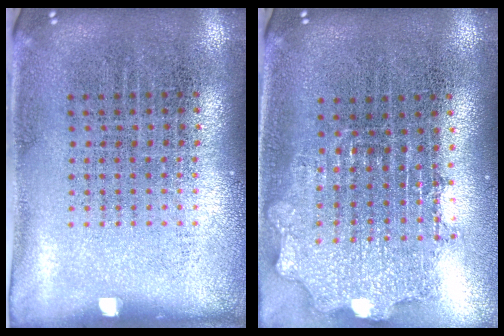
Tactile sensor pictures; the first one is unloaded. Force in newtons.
{"total": 1.8, "press": 1.4, "slide": 1.1}